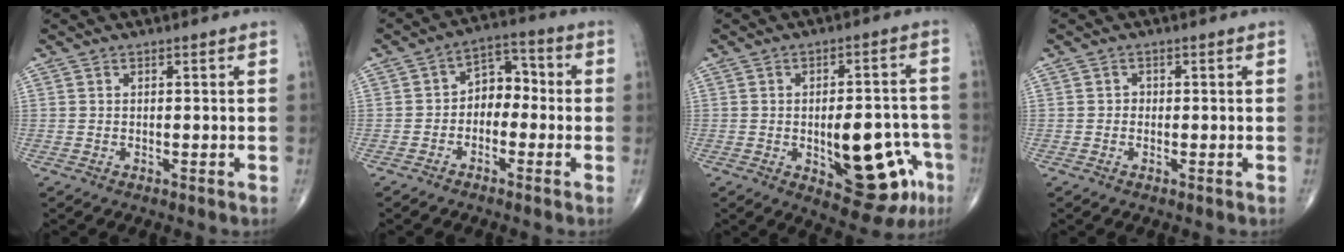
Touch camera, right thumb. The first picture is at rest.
{"total": 6.6, "force": [-1.2, 4.8, 4.3], "torque": [-0.037, 0.038, -0.038]}
{"total": 15.7, "force": [-4.8, 7.1, 13.1], "torque": [-0.139, 0.028, -0.048]}
{"total": 0.8, "force": [-0.2, 0.8, 0.3], "torque": [0.005, 0.004, -0.008]}